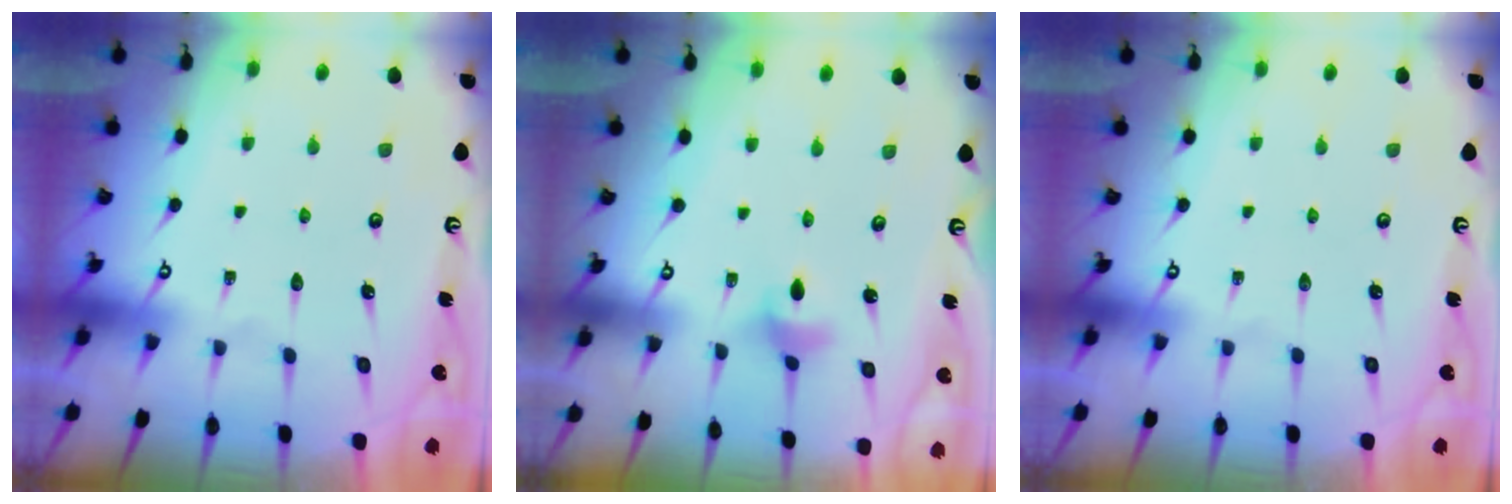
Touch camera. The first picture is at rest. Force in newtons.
{"total": 2.8, "press": 2.8, "slide": 0.3}
{"total": 0.0}